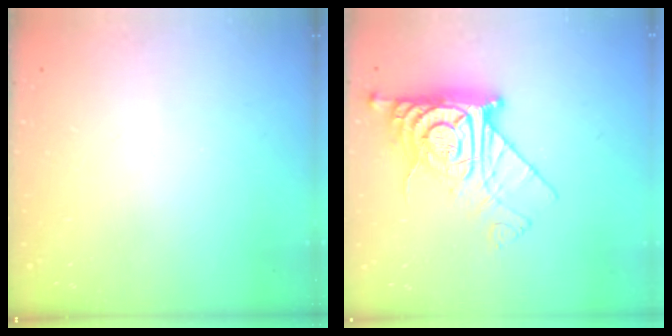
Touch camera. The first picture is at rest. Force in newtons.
{"total": 15.0, "press": 14.9, "slide": 1.6}